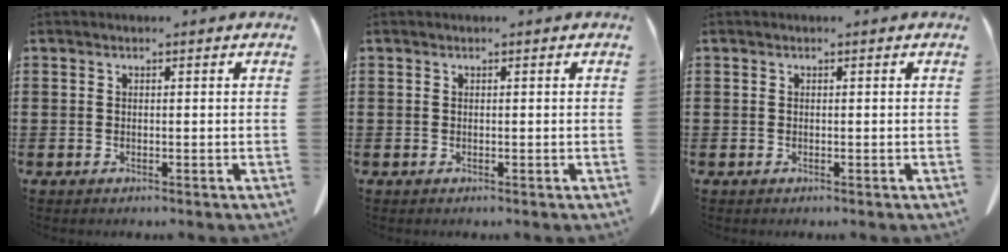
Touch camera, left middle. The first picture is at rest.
{"total": 0.0}
{"total": 0.0}